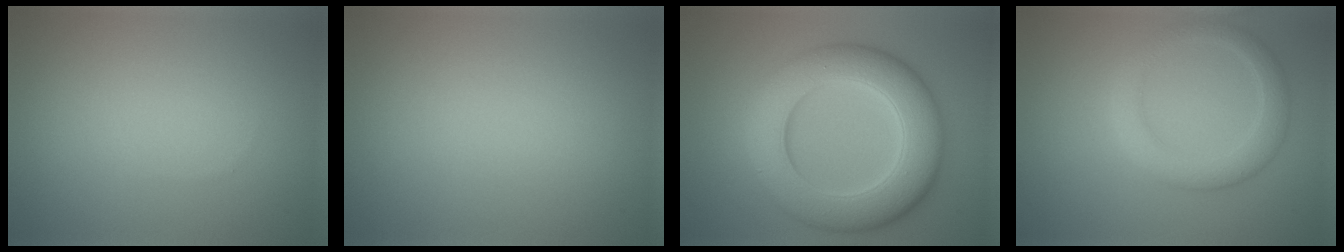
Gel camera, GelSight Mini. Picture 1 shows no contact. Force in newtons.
{"total": 0.0}
{"total": 10.3, "press": 10.3, "slide": 0.3}
{"total": 3.4, "press": 3.4, "slide": 0.4}